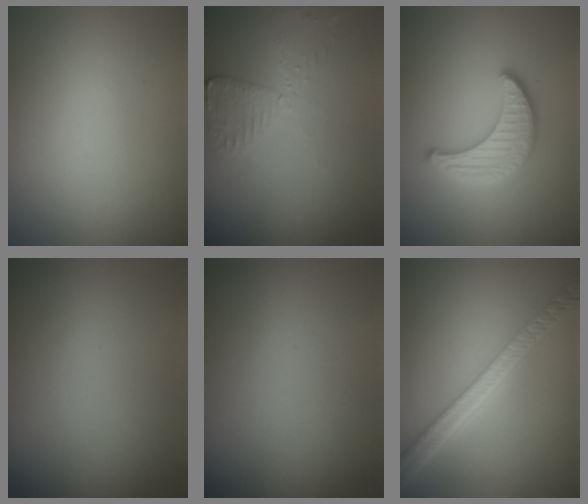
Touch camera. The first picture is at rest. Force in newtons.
{"total": 1.9, "press": 1.9, "slide": 0.4}
{"total": 3.8, "press": 3.6, "slide": 1.2}
{"total": 0.0}
{"total": 0.0}
{"total": 5.6, "press": 4.3, "slide": 3.6}